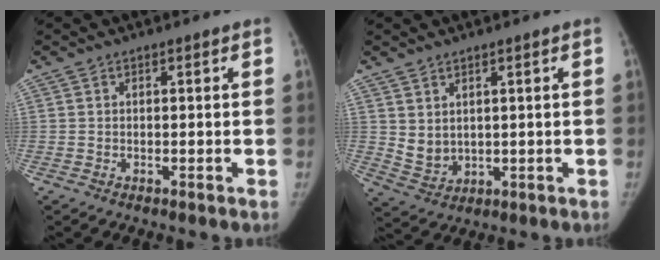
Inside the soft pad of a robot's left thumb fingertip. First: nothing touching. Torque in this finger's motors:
{"motor_torque": [0.02, 0.02, 0.31, -0.33, -0.02]}